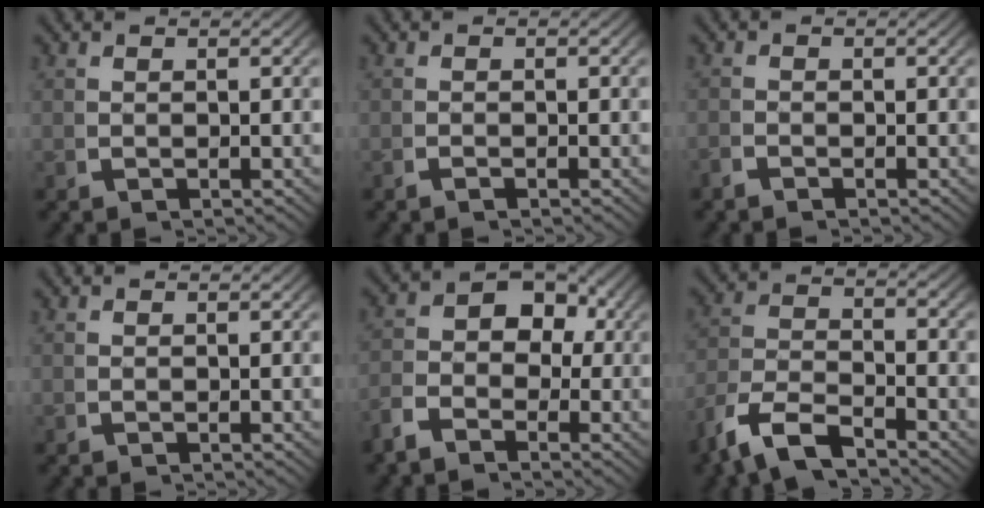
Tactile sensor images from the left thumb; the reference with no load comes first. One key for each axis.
{"total": 0.6, "fx": -0.5, "fy": 0.2, "fz": 0.2, "tx": -0.003, "ty": 0.000, "tz": -0.013}
{"total": 1.0, "fx": -0.9, "fy": 0.4, "fz": 0.2, "tx": -0.002, "ty": -0.003, "tz": -0.021}
{"total": 0.0}
{"total": 5.2, "fx": -0.8, "fy": 3.7, "fz": 3.5, "tx": -0.059, "ty": -0.008, "tz": -0.021}
{"total": 6.7, "fx": -3.6, "fy": 3.9, "fz": 4.0, "tx": -0.087, "ty": -0.019, "tz": -0.061}